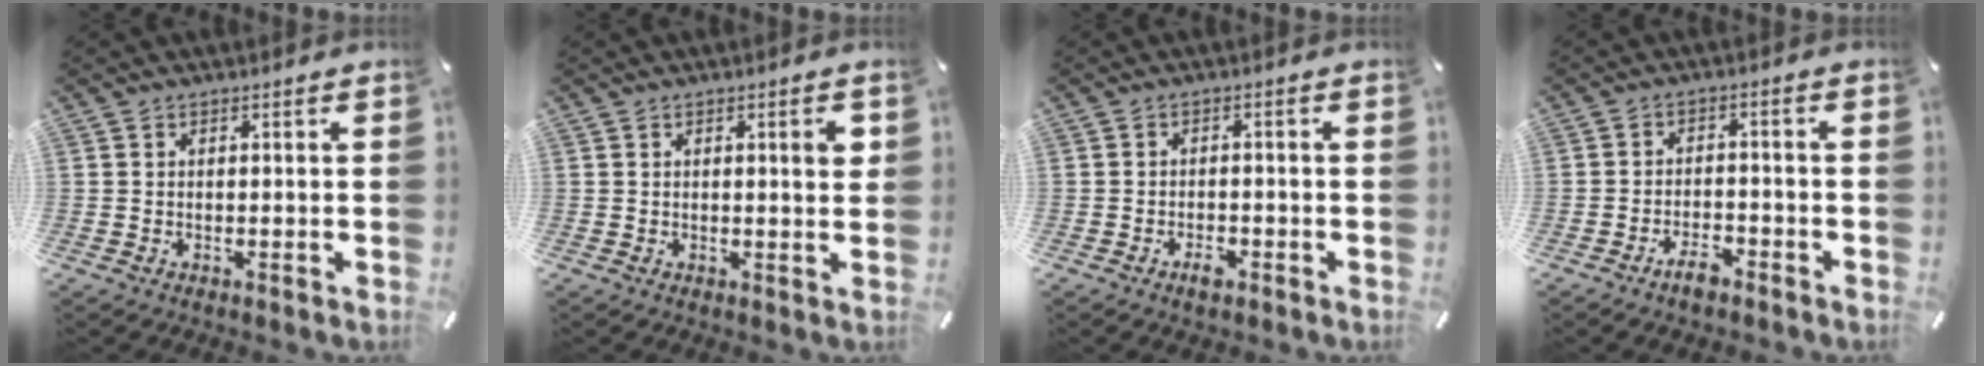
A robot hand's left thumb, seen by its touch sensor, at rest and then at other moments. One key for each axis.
{"total": 3.2, "fx": 1.0, "fy": 0.7, "fz": 3.0, "tx": -0.043, "ty": -0.002, "tz": 0.010}
{"total": 2.5, "fx": -1.6, "fy": 1.2, "fz": 1.5, "tx": -0.029, "ty": 0.004, "tz": -0.029}
{"total": 4.3, "fx": -3.2, "fy": 1.6, "fz": 2.3, "tx": -0.042, "ty": 0.014, "tz": -0.060}